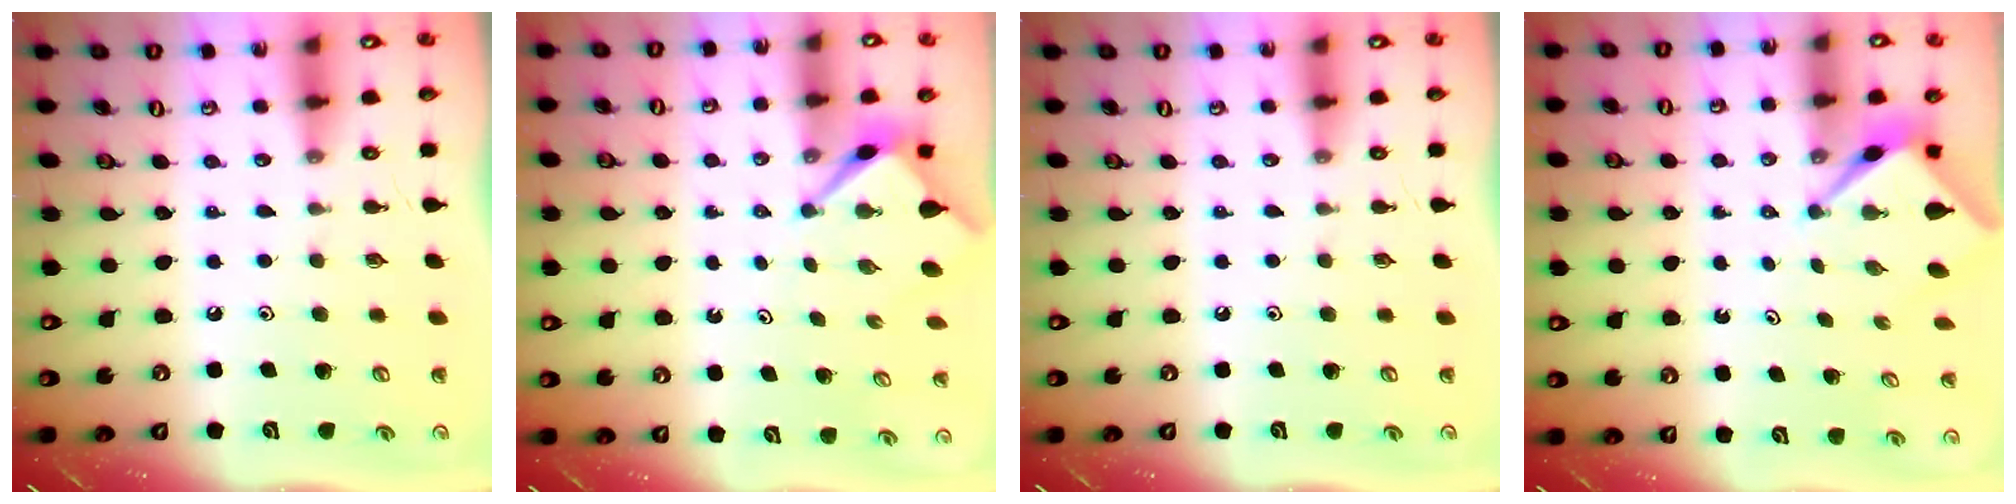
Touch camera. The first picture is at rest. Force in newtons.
{"total": 2.9, "press": 2.9, "slide": 0.2}
{"total": 0.0}
{"total": 2.7, "press": 2.7, "slide": 0.1}